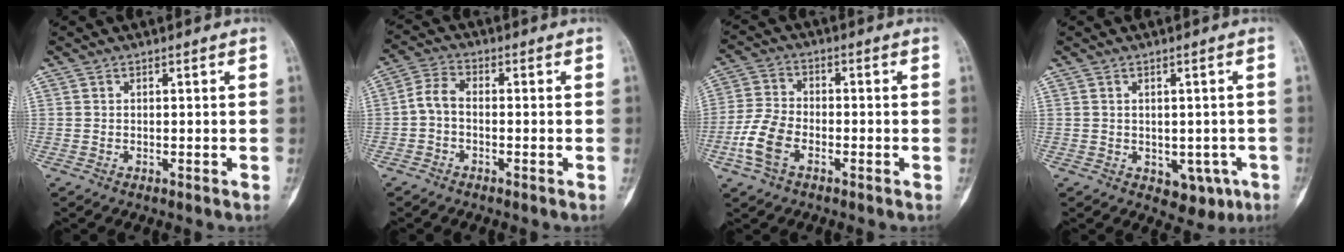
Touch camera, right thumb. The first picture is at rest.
{"total": 4.2, "force": [-1.0, 2.5, 3.3], "torque": [-0.065, 0.017, -0.032]}
{"total": 8.1, "force": [-3.2, 4.9, 5.6], "torque": [-0.124, 0.017, -0.069]}
{"total": 5.6, "force": [-1.6, 4.0, 3.7], "torque": [-0.018, 0.006, -0.009]}